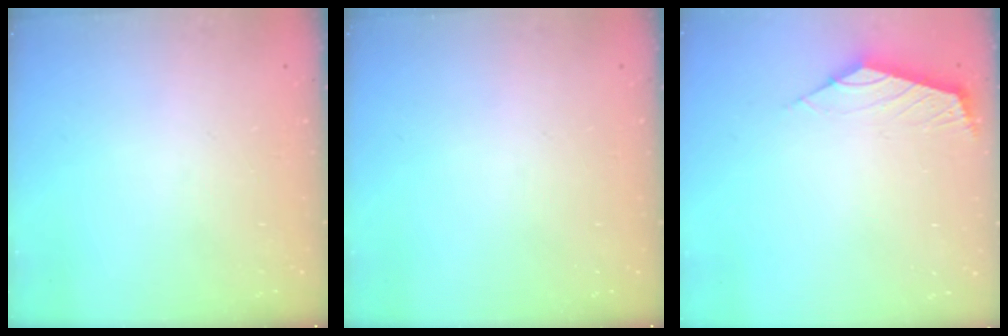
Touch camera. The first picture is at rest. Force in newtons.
{"total": 0.0}
{"total": 2.4, "press": 2.3, "slide": 0.6}